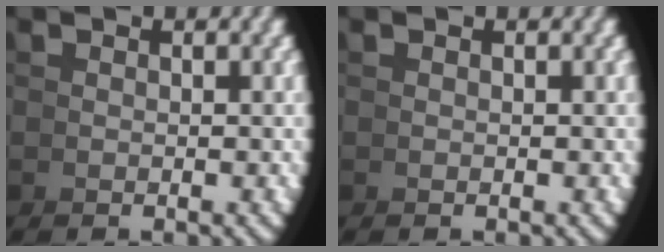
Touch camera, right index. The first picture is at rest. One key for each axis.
{"total": 0.0}